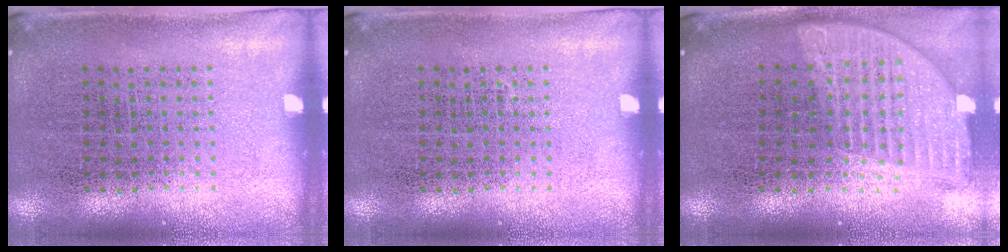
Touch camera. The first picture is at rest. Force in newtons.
{"total": 0.0}
{"total": 1.7, "press": 1.5, "slide": 0.9}